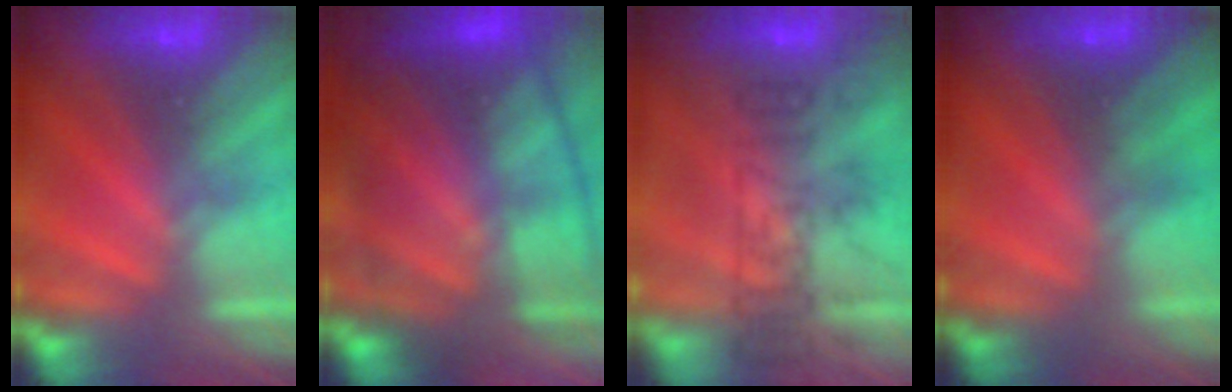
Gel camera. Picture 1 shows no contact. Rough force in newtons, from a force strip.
{"total": 7.2}
{"total": 9.0}
{"total": 2.2}